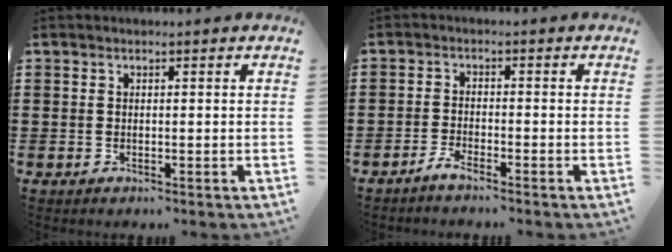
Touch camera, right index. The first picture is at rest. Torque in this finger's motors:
{"motor_torque": [0.27, 0.39, 0.00, 0.00]}